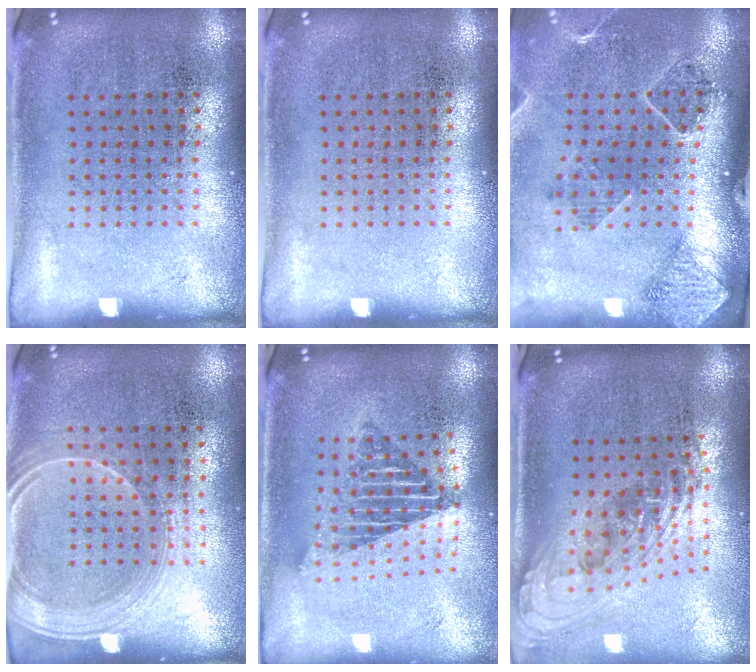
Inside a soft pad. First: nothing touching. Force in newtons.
{"total": 0.0}
{"total": 1.5, "press": 1.5, "slide": 0.1}
{"total": 1.7, "press": 1.5, "slide": 0.9}
{"total": 1.9, "press": 1.5, "slide": 1.1}
{"total": 2.2, "press": 1.6, "slide": 1.5}